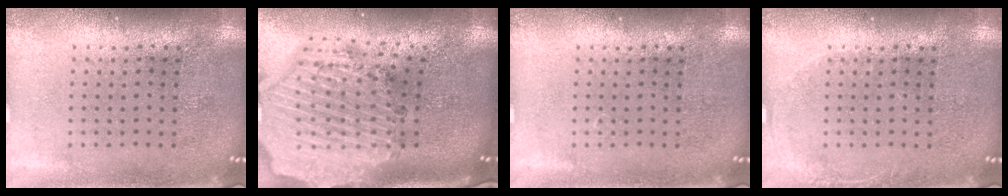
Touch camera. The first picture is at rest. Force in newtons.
{"total": 3.5, "press": 3.0, "slide": 1.8}
{"total": 0.0}
{"total": 0.7, "press": 0.7, "slide": 0.1}